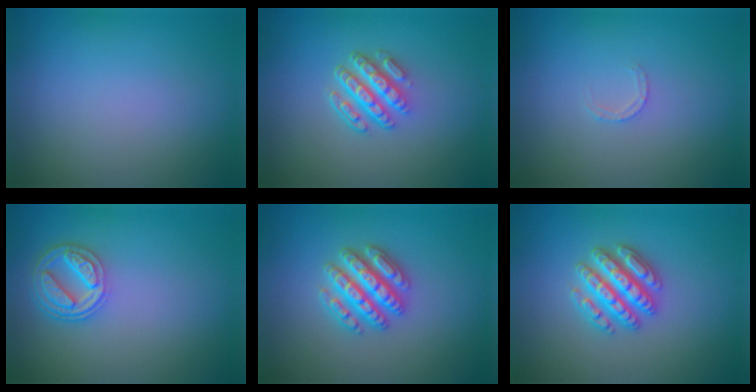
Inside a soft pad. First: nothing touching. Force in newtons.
{"total": 4.7, "press": 3.4, "slide": 3.2}
{"total": 0.9, "press": 0.9, "slide": 0.2}
{"total": 4.1, "press": 3.3, "slide": 2.6}
{"total": 4.7, "press": 4.6, "slide": 0.9}
{"total": 4.8, "press": 4.7, "slide": 0.8}